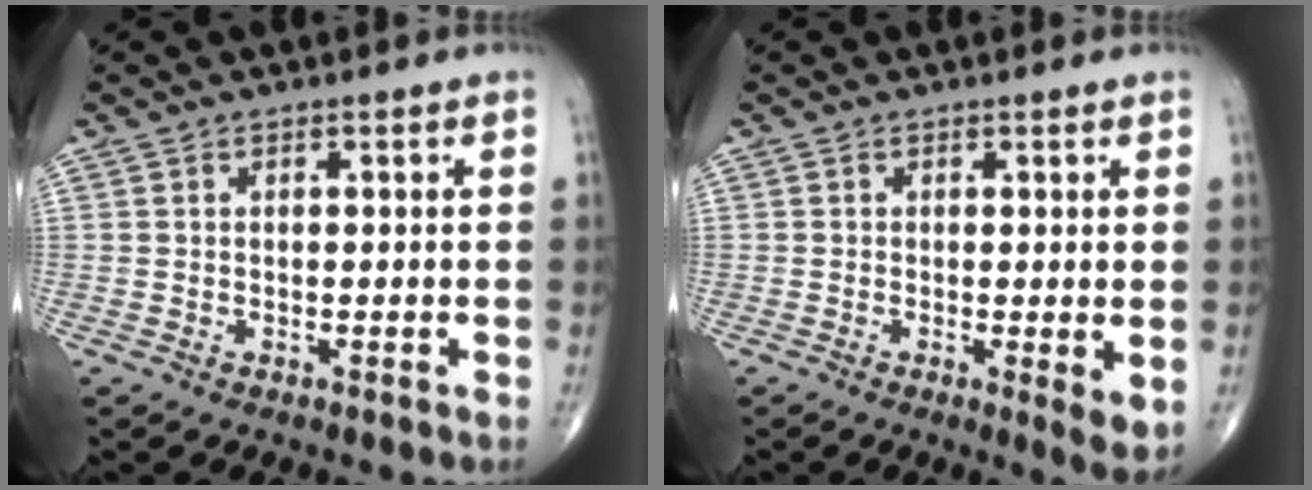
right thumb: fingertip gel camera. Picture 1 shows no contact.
{"total": 3.8, "force": [-0.3, 1.1, 3.6], "torque": [-0.057, -0.014, -0.008]}